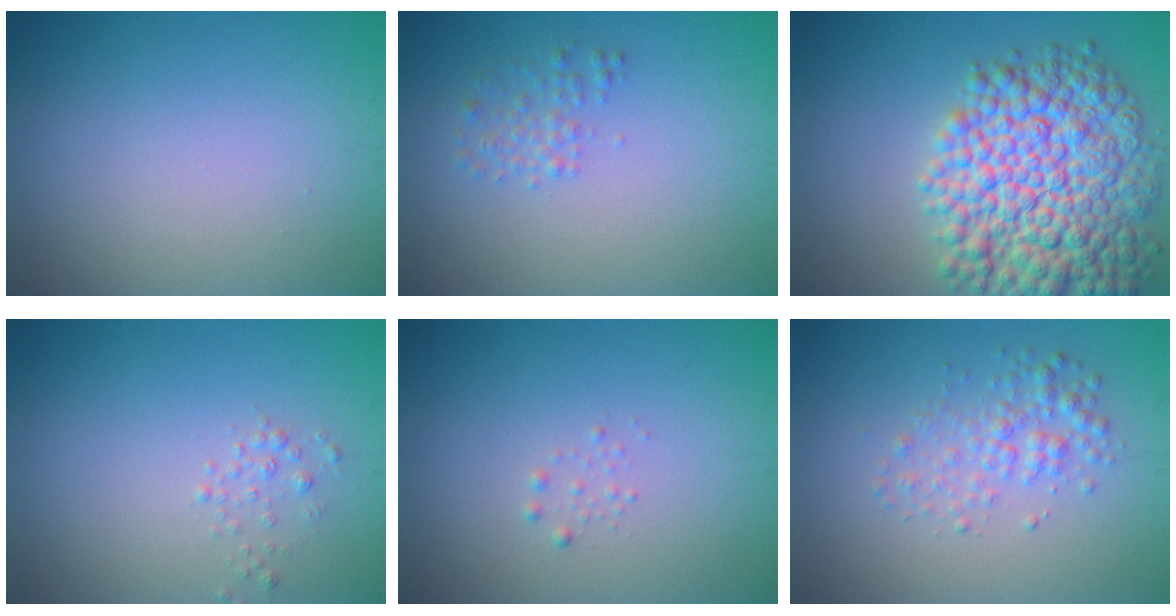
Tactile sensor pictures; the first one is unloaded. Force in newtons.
{"total": 1.5, "press": 1.5, "slide": 0.1}
{"total": 11.6, "press": 11.6, "slide": 0.3}
{"total": 0.9, "press": 0.9, "slide": 0.0}
{"total": 0.6, "press": 0.6, "slide": 0.0}
{"total": 2.5, "press": 2.5, "slide": 0.0}